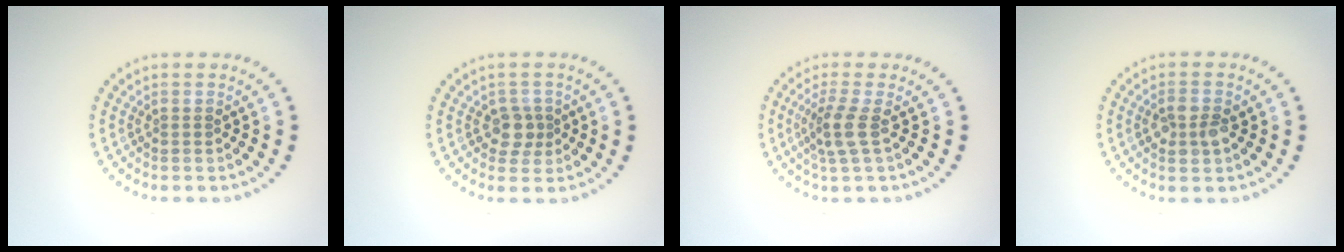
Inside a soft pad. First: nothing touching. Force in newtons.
{"total": 2.0, "press": 1.7, "slide": 1.0}
{"total": 2.7, "press": 2.1, "slide": 1.7}
{"total": 2.5, "press": 2.5, "slide": 0.1}